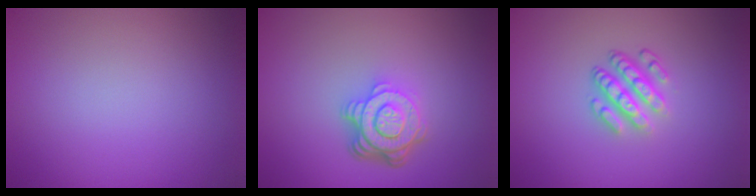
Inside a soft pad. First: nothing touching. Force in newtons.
{"total": 4.8, "press": 3.4, "slide": 3.3}
{"total": 3.6, "press": 2.6, "slide": 2.4}